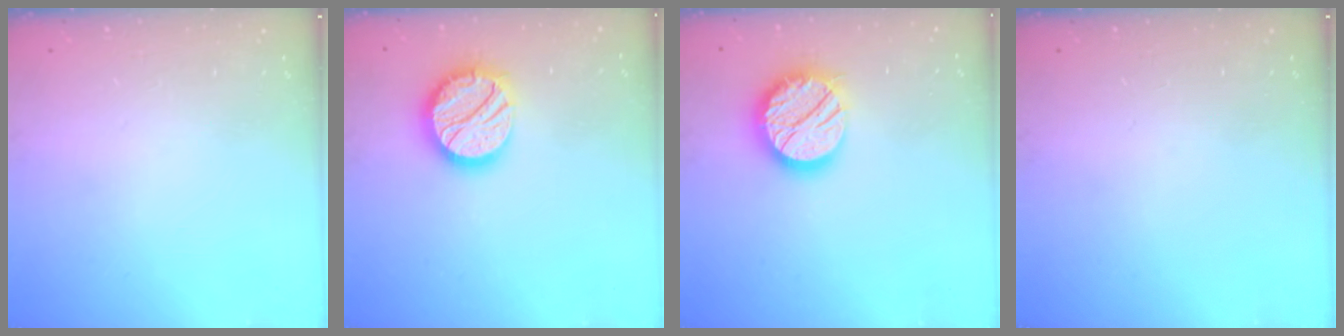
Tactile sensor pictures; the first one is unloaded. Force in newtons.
{"total": 16.8, "press": 16.7, "slide": 1.0}
{"total": 16.4, "press": 16.4, "slide": 1.3}
{"total": 0.0}